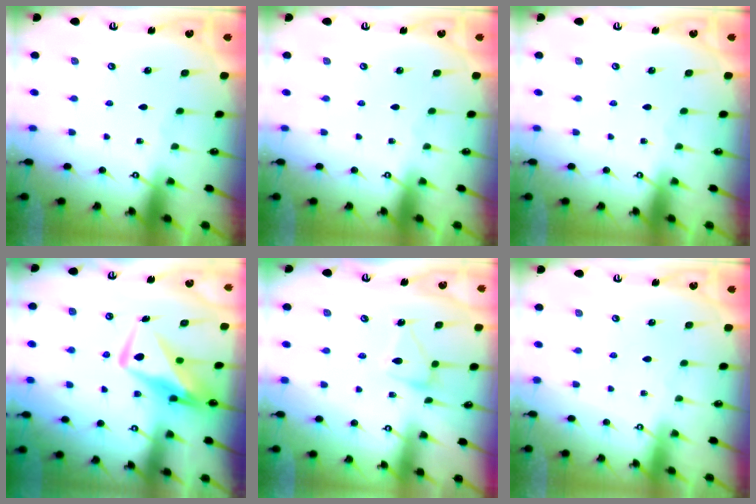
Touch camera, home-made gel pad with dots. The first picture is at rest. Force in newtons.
{"total": 0.0}
{"total": 0.0}
{"total": 12.2, "press": 12.1, "slide": 1.2}
{"total": 11.6, "press": 11.6, "slide": 0.6}
{"total": 4.0, "press": 4.0, "slide": 0.1}